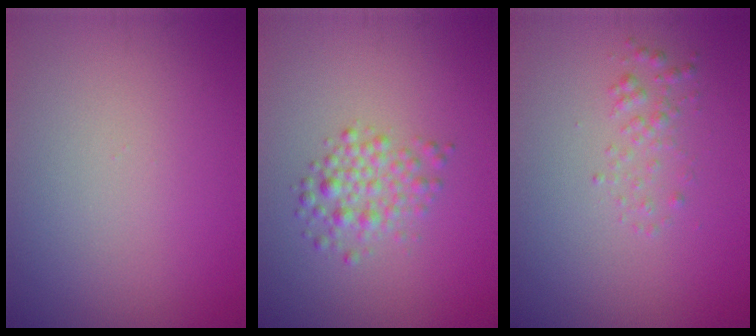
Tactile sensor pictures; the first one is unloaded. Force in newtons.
{"total": 2.6, "press": 2.5, "slide": 0.0}
{"total": 1.3, "press": 1.3, "slide": 0.0}